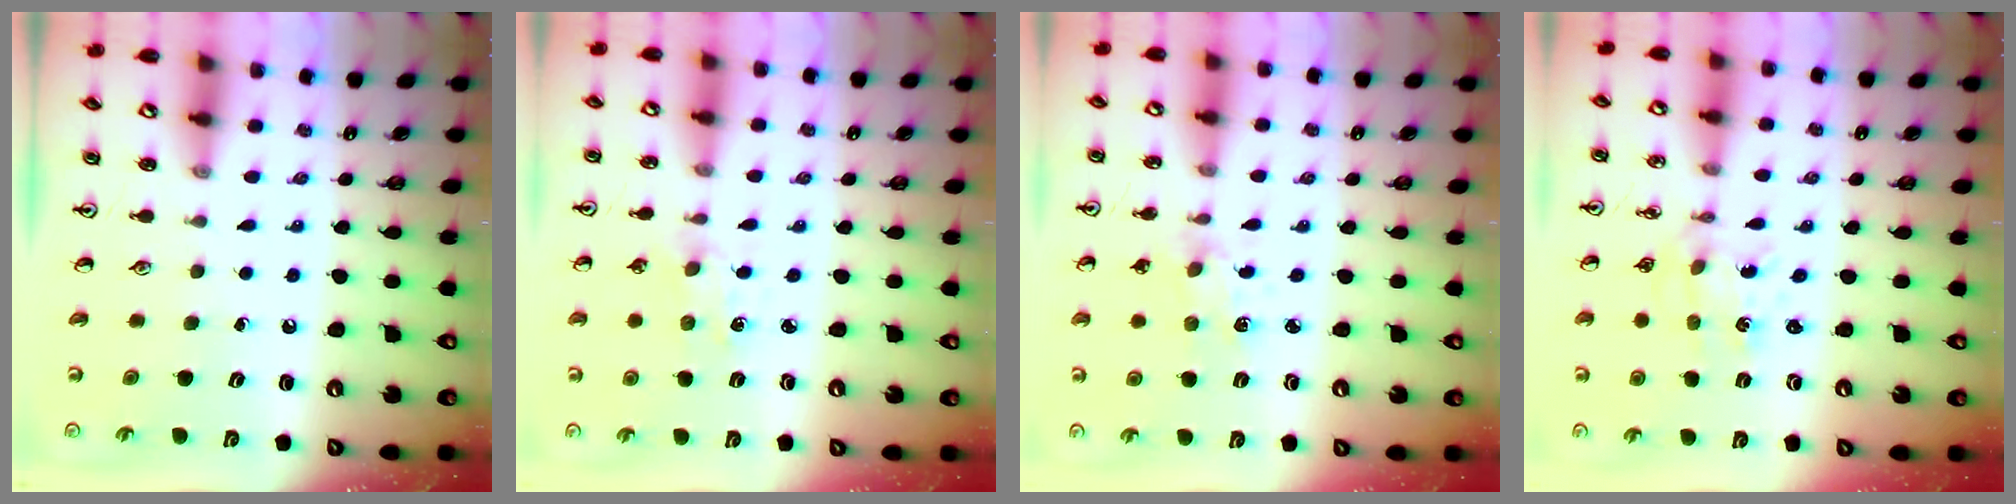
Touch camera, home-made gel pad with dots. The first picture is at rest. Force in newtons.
{"total": 1.0, "press": 0.9, "slide": 0.2}
{"total": 2.0, "press": 2.0, "slide": 0.4}
{"total": 0.9, "press": 0.9, "slide": 0.1}